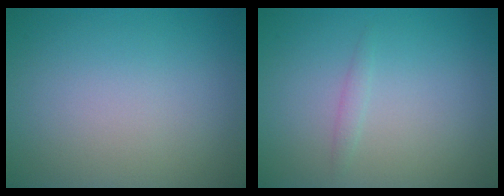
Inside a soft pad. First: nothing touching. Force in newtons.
{"total": 0.8, "press": 0.8, "slide": 0.1}